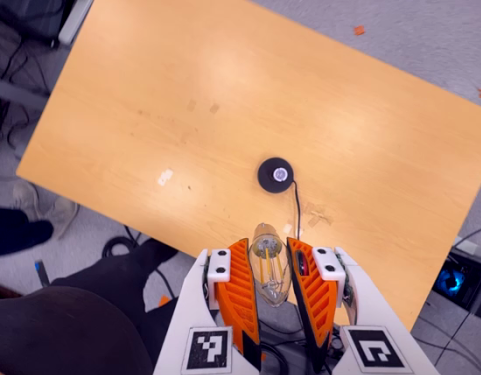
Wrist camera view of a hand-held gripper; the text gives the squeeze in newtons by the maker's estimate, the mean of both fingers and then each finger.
{"total": 13.2, "left": 13.9, "right": 12.5}